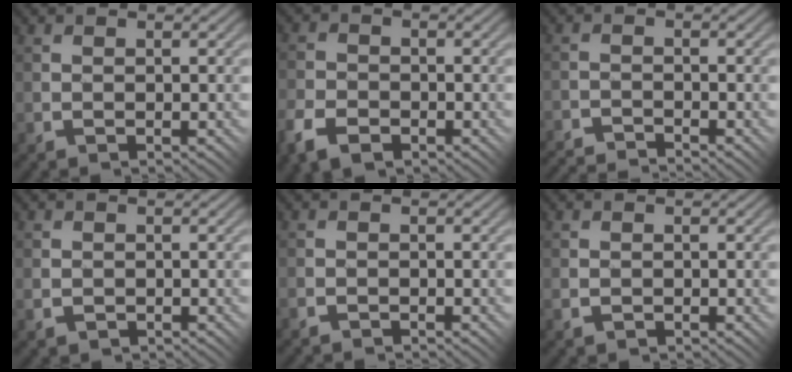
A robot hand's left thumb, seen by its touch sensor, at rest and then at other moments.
{"total": 5.4, "force": [-3.3, 3.3, 2.8], "torque": [-0.072, -0.009, -0.067]}
{"total": 3.8, "force": [-3.8, -0.2, 0.2], "torque": [-0.008, 0.001, -0.075]}
{"total": 0.9, "force": [-0.3, 0.8, 0.3], "torque": [-0.007, -0.002, -0.007]}
{"total": 1.0, "force": [-0.9, -0.1, -0.3], "torque": [0.004, 0.002, -0.025]}
{"total": 0.6, "force": [-0.3, 0.5, 0.1], "torque": [-0.003, -0.002, -0.008]}